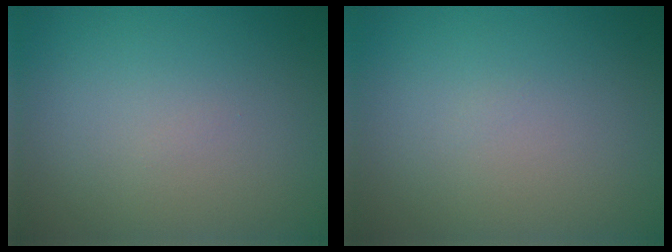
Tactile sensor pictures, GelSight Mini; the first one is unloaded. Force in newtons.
{"total": 0.0}